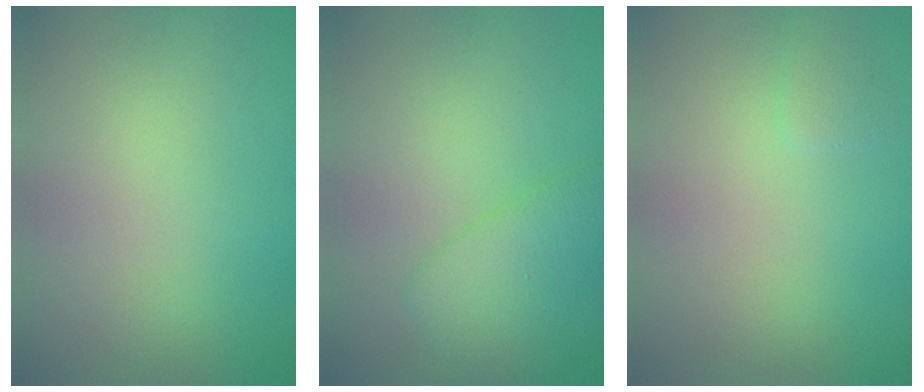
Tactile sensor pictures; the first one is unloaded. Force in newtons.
{"total": 4.0, "press": 4.0, "slide": 0.2}
{"total": 0.8, "press": 0.8, "slide": 0.1}